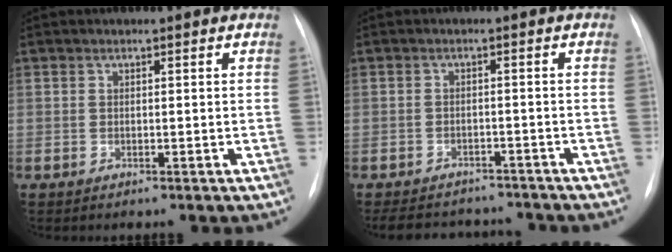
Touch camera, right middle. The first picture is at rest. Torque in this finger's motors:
{"motor_torque": [0.55, -0.82, 0.02, 0.02]}